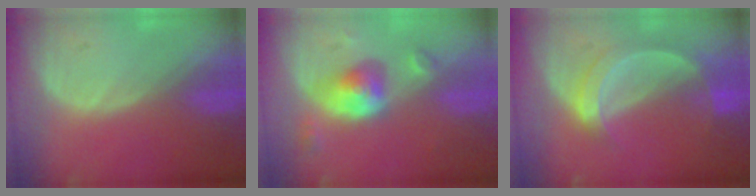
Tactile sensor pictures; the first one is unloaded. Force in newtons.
{"total": 5.7, "press": 5.4, "slide": 1.8}
{"total": 5.9, "press": 5.5, "slide": 2.1}